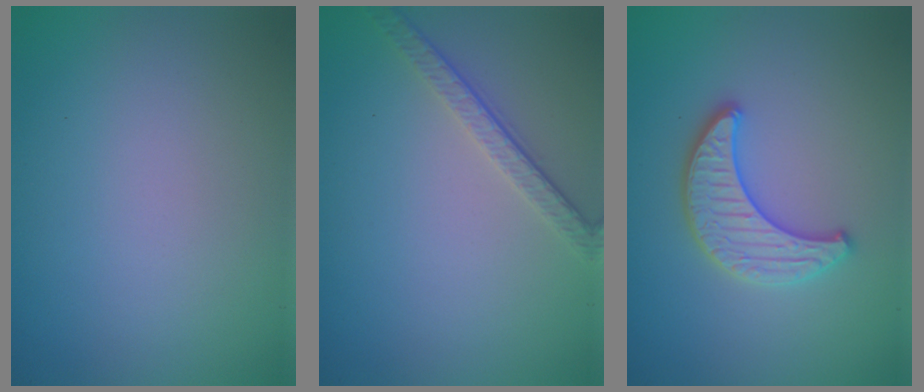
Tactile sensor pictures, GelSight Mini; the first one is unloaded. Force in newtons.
{"total": 3.1, "press": 2.3, "slide": 2.1}
{"total": 3.3, "press": 3.2, "slide": 0.4}